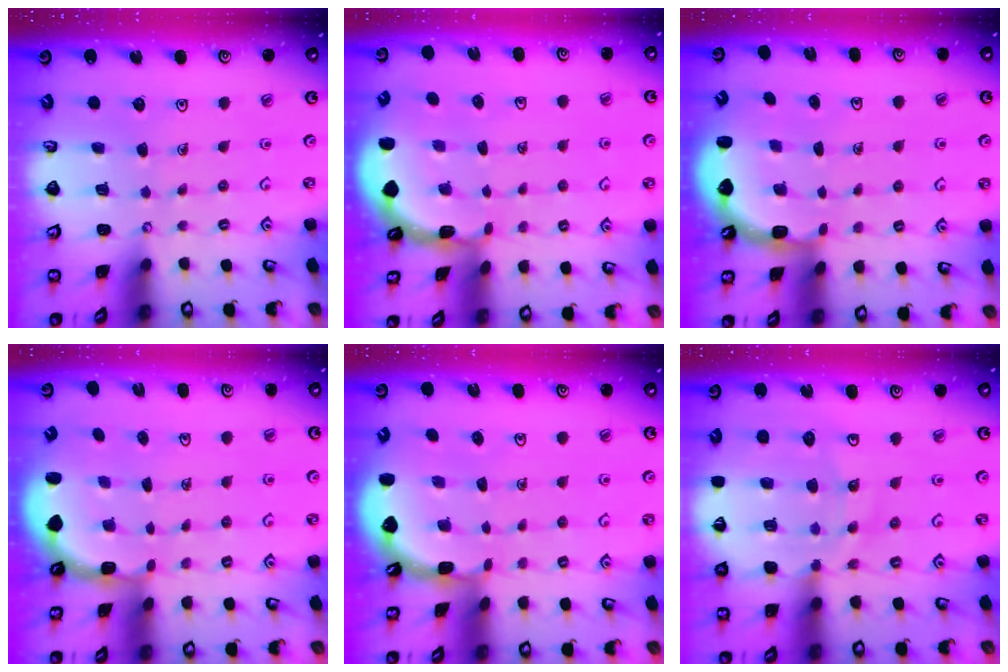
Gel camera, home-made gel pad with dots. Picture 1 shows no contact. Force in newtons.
{"total": 1.5, "press": 1.5, "slide": 0.1}
{"total": 2.3, "press": 1.8, "slide": 1.3}
{"total": 2.8, "press": 2.2, "slide": 1.7}
{"total": 1.1, "press": 1.1, "slide": 0.1}
{"total": 12.9, "press": 12.4, "slide": 3.3}